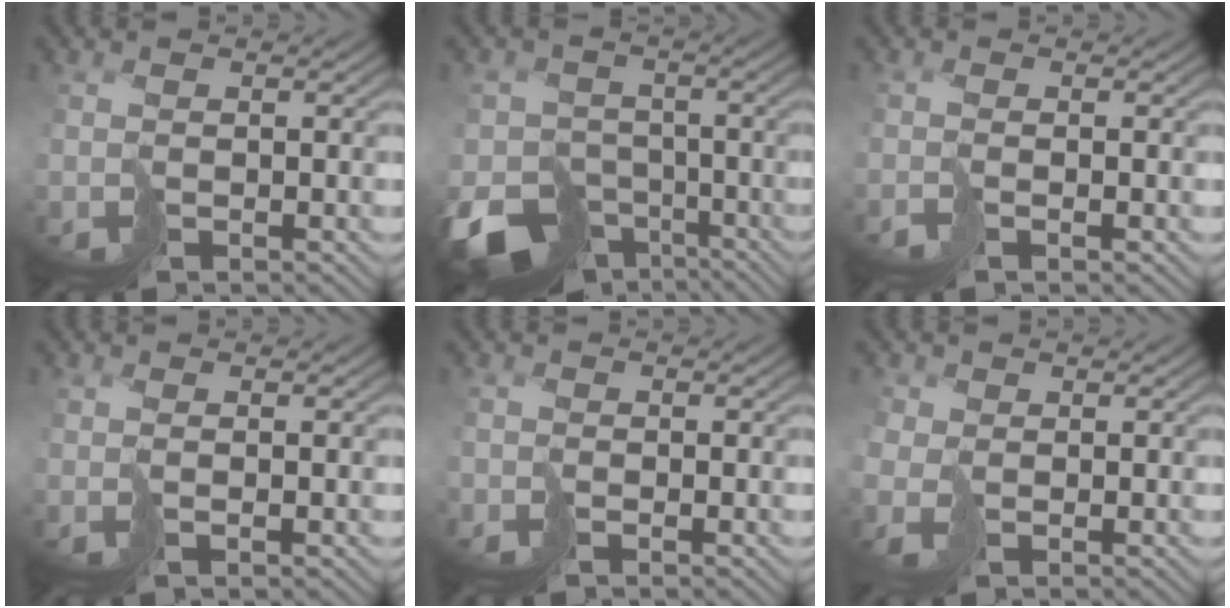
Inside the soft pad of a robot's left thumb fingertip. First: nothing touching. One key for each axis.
{"total": 10.7, "fx": -6.6, "fy": 7.3, "fz": 4.1, "tx": -0.081, "ty": -0.039, "tz": -0.101}
{"total": 1.3, "fx": -0.7, "fy": 0.0, "fz": 1.1, "tx": -0.023, "ty": 0.000, "tz": -0.022}
{"total": 1.6, "fx": 0.1, "fy": 0.2, "fz": 1.6, "tx": -0.035, "ty": -0.003, "tz": 0.001}
{"total": 0.7, "fx": -0.5, "fy": 0.4, "fz": 0.3, "tx": -0.007, "ty": -0.003, "tz": -0.012}
{"total": 2.7, "fx": -0.3, "fy": 2.0, "fz": 1.8, "tx": -0.061, "ty": -0.005, "tz": -0.009}